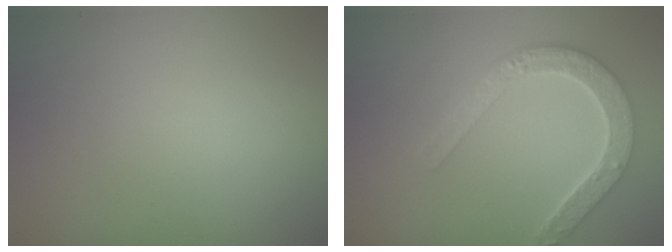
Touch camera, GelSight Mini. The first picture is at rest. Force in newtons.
{"total": 4.6, "press": 3.8, "slide": 2.7}